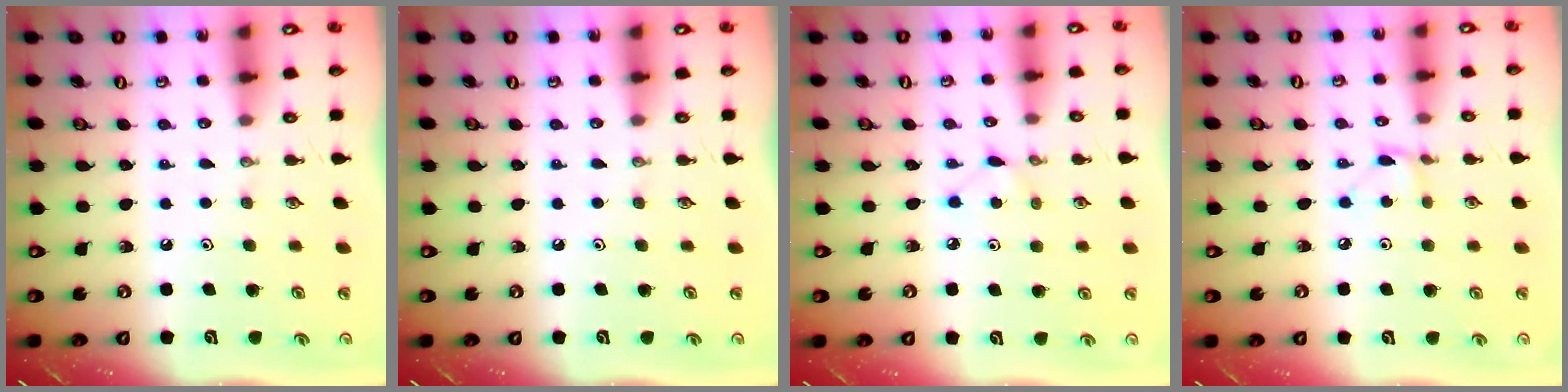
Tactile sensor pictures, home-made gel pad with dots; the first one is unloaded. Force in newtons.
{"total": 0.0}
{"total": 2.5, "press": 2.5, "slide": 0.3}
{"total": 2.6, "press": 2.6, "slide": 0.1}